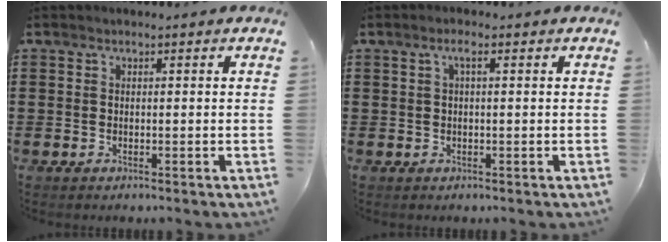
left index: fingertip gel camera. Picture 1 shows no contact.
{"total": 1.8, "force": [0.4, 0.3, 1.8], "torque": [-0.035, 0.002, 0.006]}